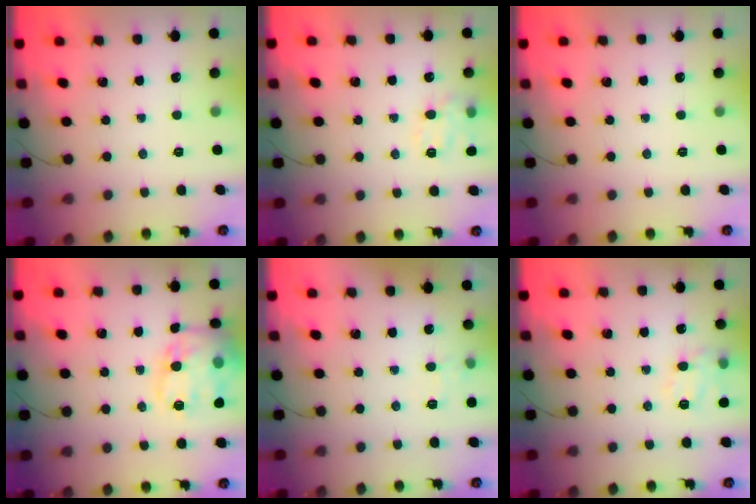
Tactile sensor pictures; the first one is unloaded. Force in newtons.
{"total": 10.5, "press": 10.3, "slide": 2.0}
{"total": 0.0}
{"total": 19.3, "press": 19.1, "slide": 2.5}
{"total": 7.5, "press": 7.3, "slide": 2.0}
{"total": 11.0, "press": 10.9, "slide": 1.4}